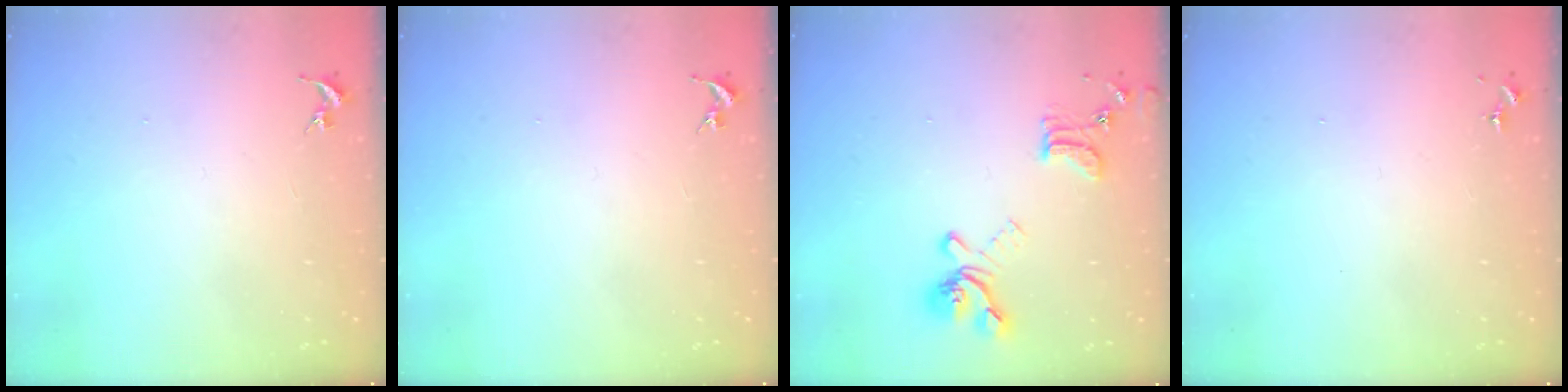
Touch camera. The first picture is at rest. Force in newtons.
{"total": 0.0}
{"total": 16.5, "press": 16.4, "slide": 1.7}
{"total": 0.0}